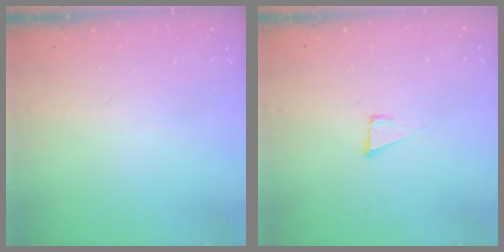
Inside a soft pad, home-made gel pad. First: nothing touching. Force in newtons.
{"total": 4.2, "press": 2.8, "slide": 3.1}